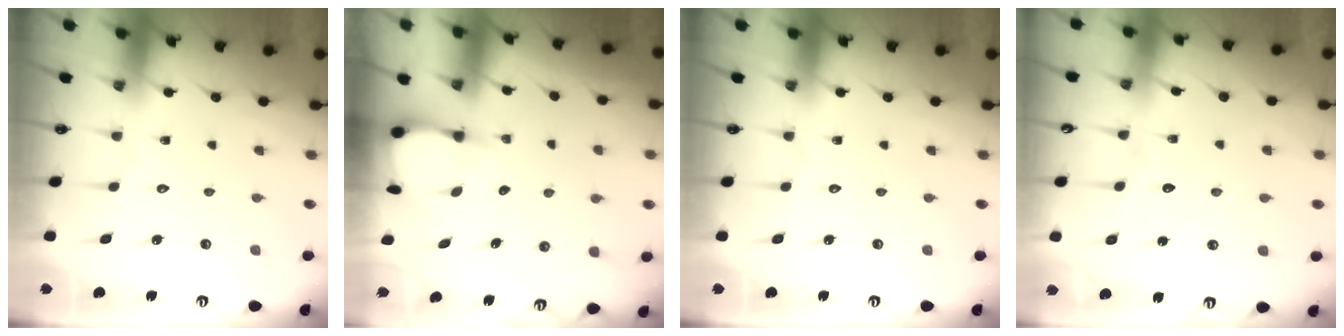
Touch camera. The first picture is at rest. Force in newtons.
{"total": 3.5, "press": 3.5, "slide": 0.4}
{"total": 0.0}
{"total": 6.1, "press": 6.1, "slide": 0.6}